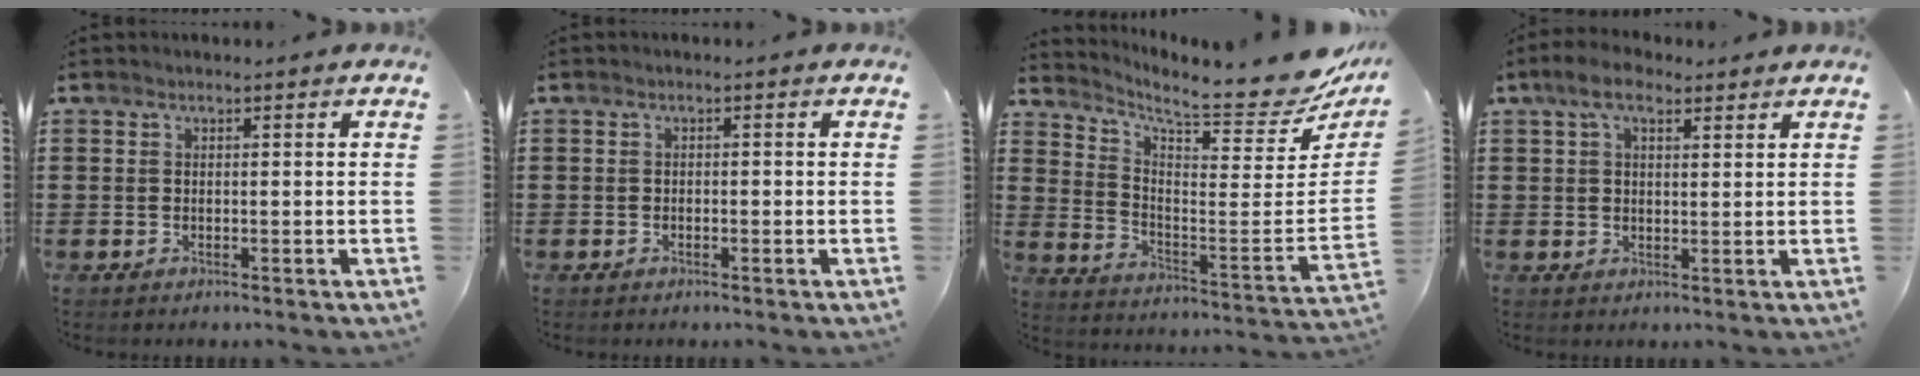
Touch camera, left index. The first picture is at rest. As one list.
[{"total": 0.6, "force": [-0.4, 0.2, 0.3], "torque": [-0.009, -0.002, -0.008]}, {"total": 8.5, "force": [7.7, 0.1, 3.7], "torque": [-0.077, -0.077, 0.120]}, {"total": 5.5, "force": [3.5, 2.6, 3.3], "torque": [-0.076, 0.011, 0.063]}]